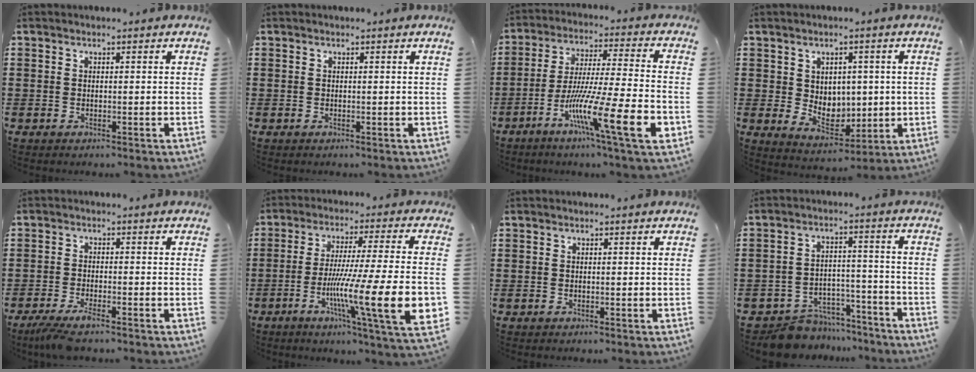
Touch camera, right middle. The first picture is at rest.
{"total": 0.0}
{"total": 15.3, "force": [-7.2, 1.4, 13.4], "torque": [-0.247, -0.013, -0.126]}
{"total": 5.2, "force": [2.2, 4.2, 1.9], "torque": [-0.035, -0.012, 0.038]}
{"total": 3.7, "force": [-3.0, 0.1, 2.2], "torque": [-0.050, -0.011, -0.057]}
{"total": 16.2, "force": [-5.0, 1.5, 15.4], "torque": [-0.284, -0.022, -0.085]}
{"total": 0.0}
{"total": 7.4, "force": [-7.1, 1.9, 0.6], "torque": [-0.016, 0.023, -0.141]}